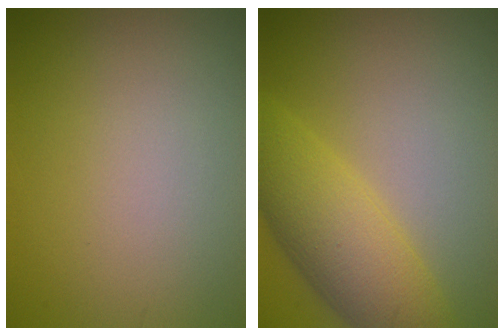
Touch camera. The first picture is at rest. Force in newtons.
{"total": 6.7, "press": 6.6, "slide": 0.2}